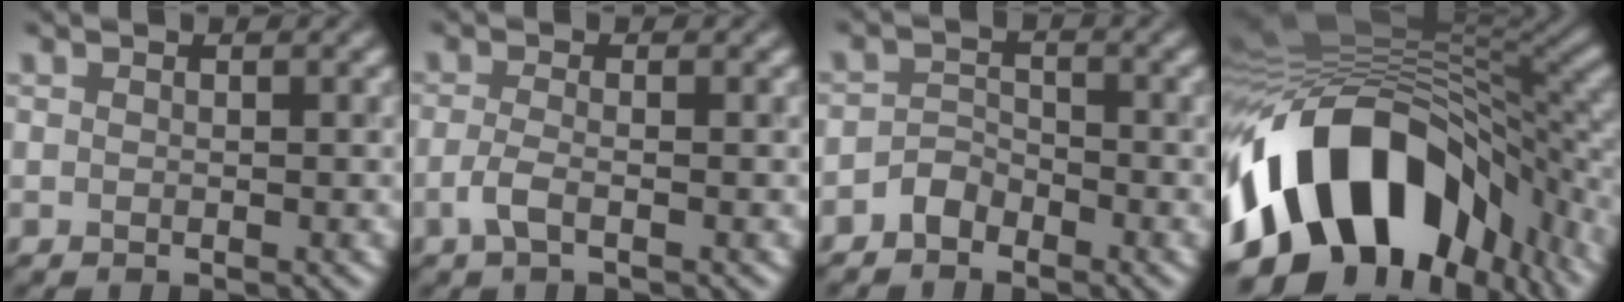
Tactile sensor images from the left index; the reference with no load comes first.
{"total": 1.7, "force": [-0.7, 0.5, 1.4], "torque": [-0.034, 0.003, -0.020]}
{"total": 1.7, "force": [-1.4, 0.9, 0.4], "torque": [-0.003, 0.014, -0.032]}
{"total": 16.5, "force": [-6.8, 9.7, 11.5], "torque": [-0.202, 0.004, -0.109]}